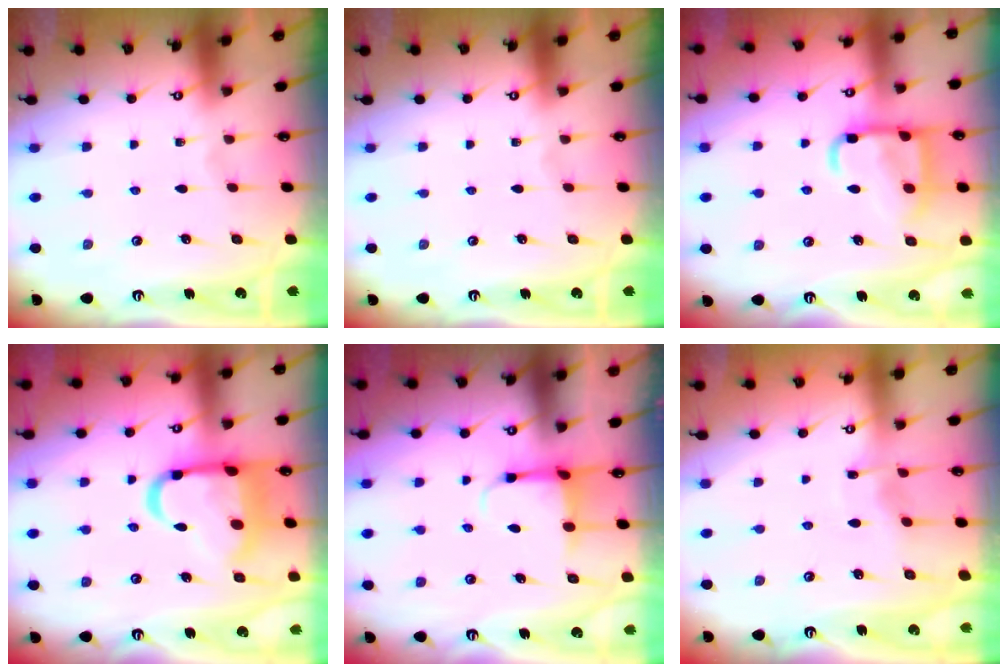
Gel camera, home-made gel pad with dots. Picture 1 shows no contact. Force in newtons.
{"total": 0.0}
{"total": 14.8, "press": 14.7, "slide": 1.3}
{"total": 16.0, "press": 15.9, "slide": 1.8}
{"total": 3.8, "press": 3.5, "slide": 1.3}
{"total": 3.9, "press": 3.9, "slide": 0.6}